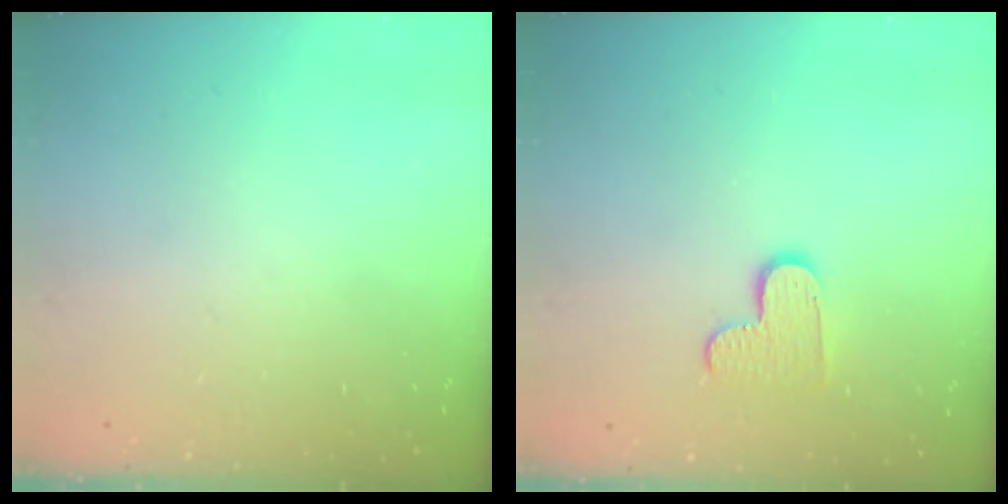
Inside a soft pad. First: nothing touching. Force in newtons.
{"total": 7.4, "press": 7.4, "slide": 0.2}